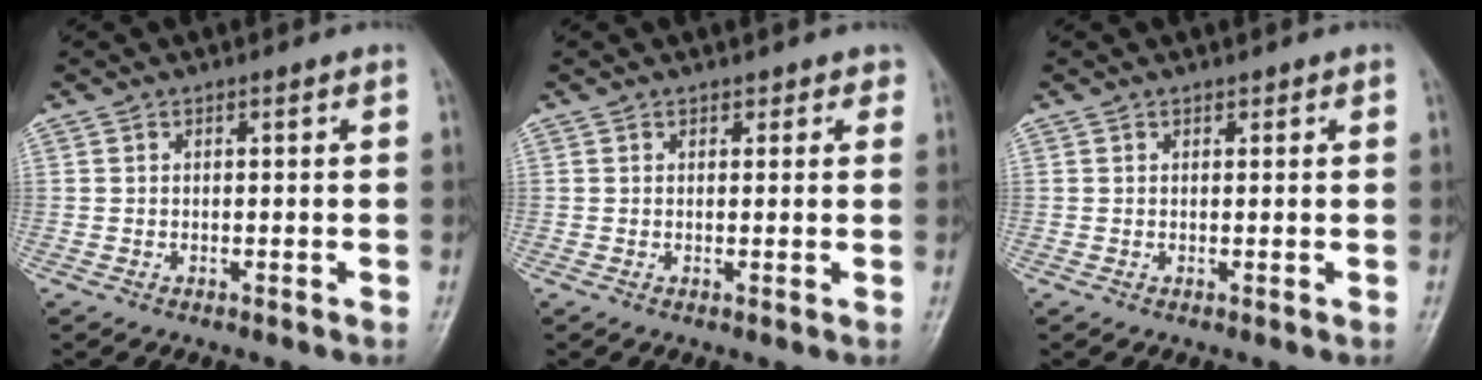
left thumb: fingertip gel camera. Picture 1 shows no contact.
{"total": 1.5, "force": [1.1, 1.1, 0.2], "torque": [0.020, -0.005, 0.007]}
{"total": 0.5, "force": [0.5, 0.3, 0.1], "torque": [0.000, -0.003, 0.006]}